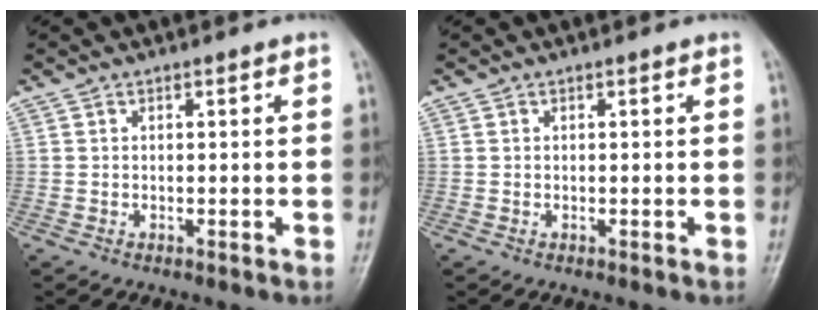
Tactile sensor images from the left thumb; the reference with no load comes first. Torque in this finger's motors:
{"motor_torque": [-0.02, 0.01, -0.10, -0.03, 0.00]}